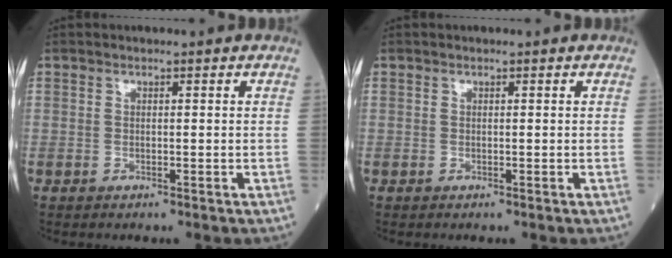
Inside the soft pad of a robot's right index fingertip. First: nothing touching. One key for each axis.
{"total": 0.0}